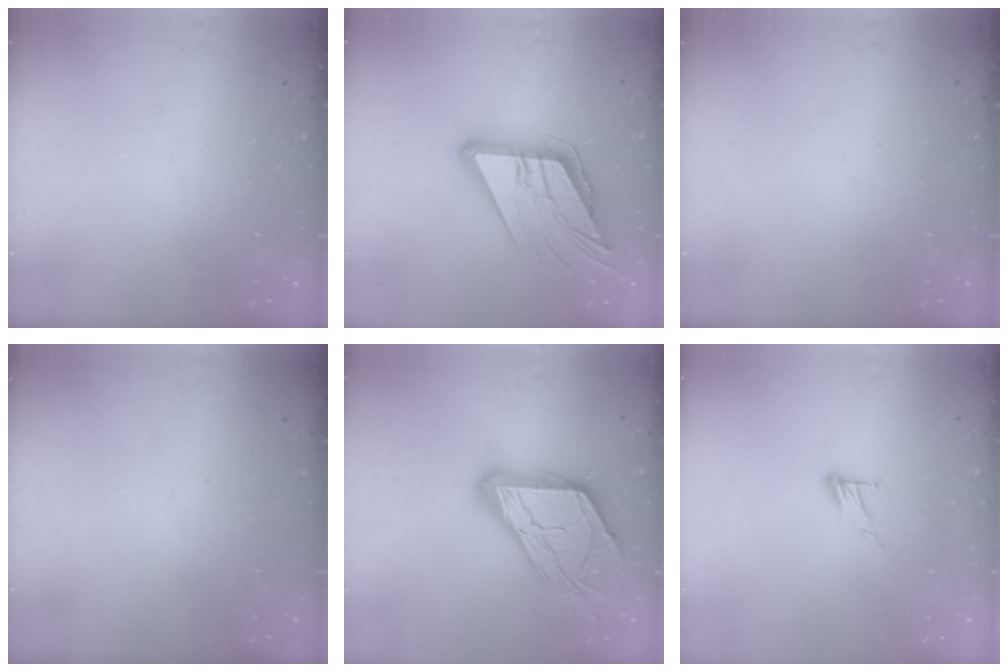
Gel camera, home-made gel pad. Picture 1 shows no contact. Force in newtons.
{"total": 17.3, "press": 17.1, "slide": 2.7}
{"total": 0.0}
{"total": 0.0}
{"total": 19.1, "press": 19.0, "slide": 1.7}
{"total": 6.9, "press": 6.8, "slide": 0.4}